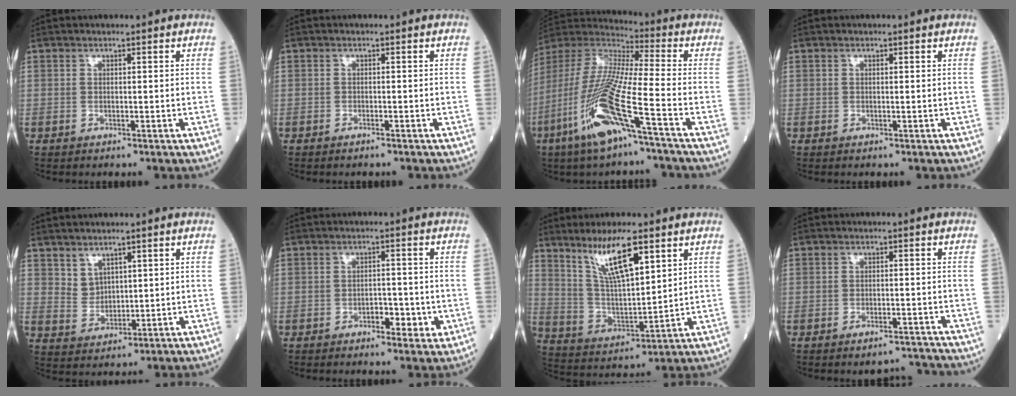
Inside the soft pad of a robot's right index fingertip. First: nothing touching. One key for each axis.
{"total": 0.6, "fx": -0.6, "fy": 0.0, "fz": 0.2, "tx": -0.010, "ty": 0.000, "tz": -0.009}
{"total": 17.5, "fx": -7.8, "fy": 1.1, "fz": 15.6, "tx": -0.345, "ty": -0.025, "tz": -0.155}
{"total": 0.0}
{"total": 3.3, "fx": 2.1, "fy": 2.2, "fz": 1.2, "tx": -0.027, "ty": 0.003, "tz": 0.052}
{"total": 3.8, "fx": -1.5, "fy": 1.7, "fz": 3.1, "tx": -0.038, "ty": 0.006, "tz": -0.017}
{"total": 11.0, "fx": 6.6, "fy": 1.9, "fz": 8.5, "tx": -0.164, "ty": 0.000, "tz": 0.132}
{"total": 2.9, "fx": -2.8, "fy": 0.3, "fz": 0.3, "tx": 0.004, "ty": -0.006, "tz": -0.038}